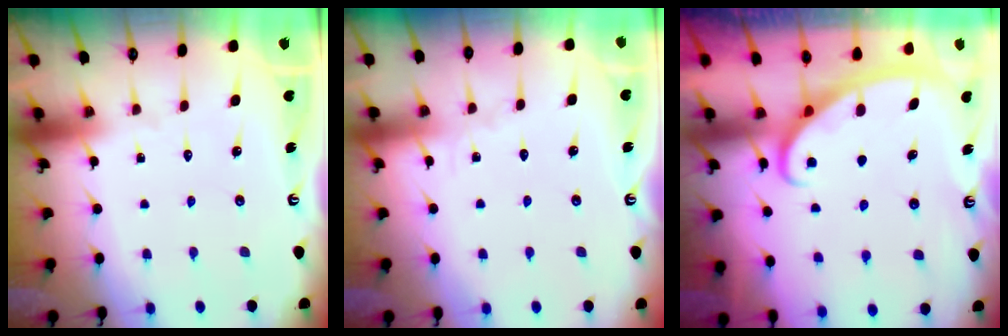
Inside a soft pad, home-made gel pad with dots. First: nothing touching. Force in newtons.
{"total": 2.6, "press": 2.6, "slide": 0.2}
{"total": 2.9, "press": 2.8, "slide": 0.4}